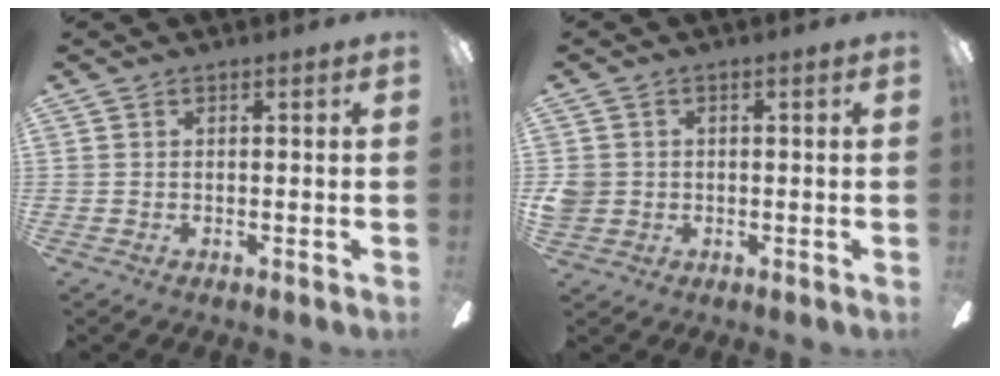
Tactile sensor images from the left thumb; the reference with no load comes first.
{"total": 3.5, "force": [0.0, 3.4, 0.9], "torque": [-0.011, 0.007, 0.001]}